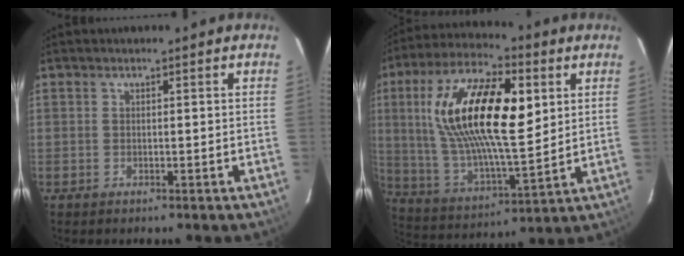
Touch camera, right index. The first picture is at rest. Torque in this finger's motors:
{"motor_torque": [1.72, -0.42, 1.05, 0.21]}